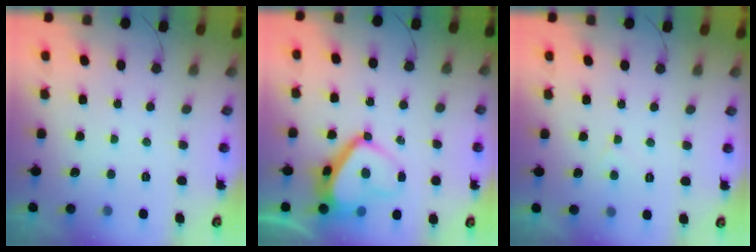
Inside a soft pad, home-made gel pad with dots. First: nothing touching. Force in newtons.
{"total": 11.7, "press": 11.6, "slide": 1.4}
{"total": 2.7, "press": 2.7, "slide": 0.3}